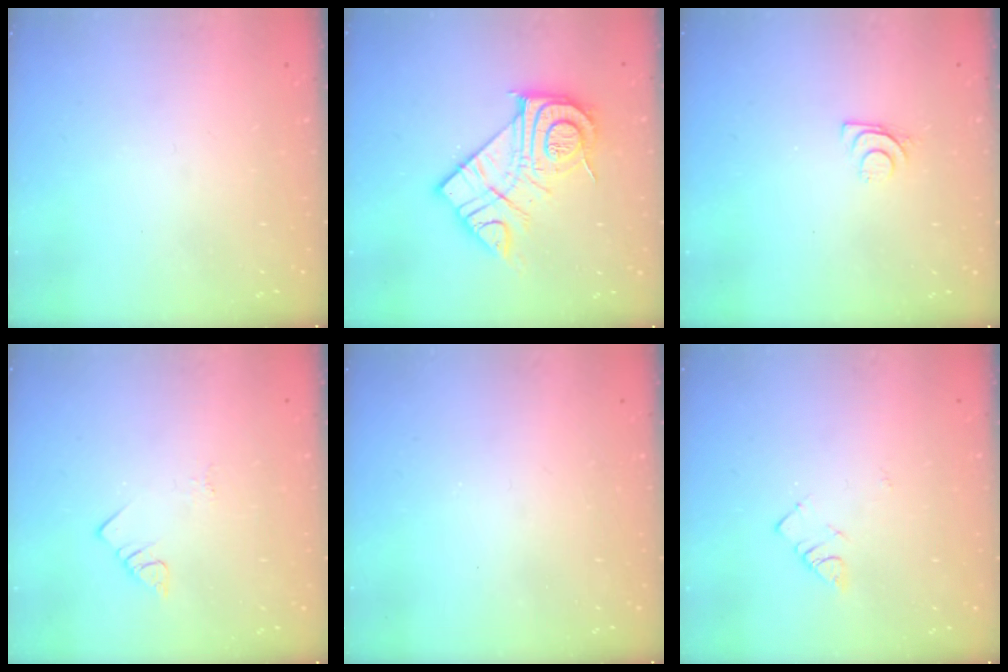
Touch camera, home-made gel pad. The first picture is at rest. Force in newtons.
{"total": 18.1, "press": 18.0, "slide": 1.5}
{"total": 6.5, "press": 6.5, "slide": 0.7}
{"total": 2.8, "press": 2.8, "slide": 0.4}
{"total": 2.5, "press": 2.4, "slide": 0.4}
{"total": 2.8, "press": 2.7, "slide": 0.4}